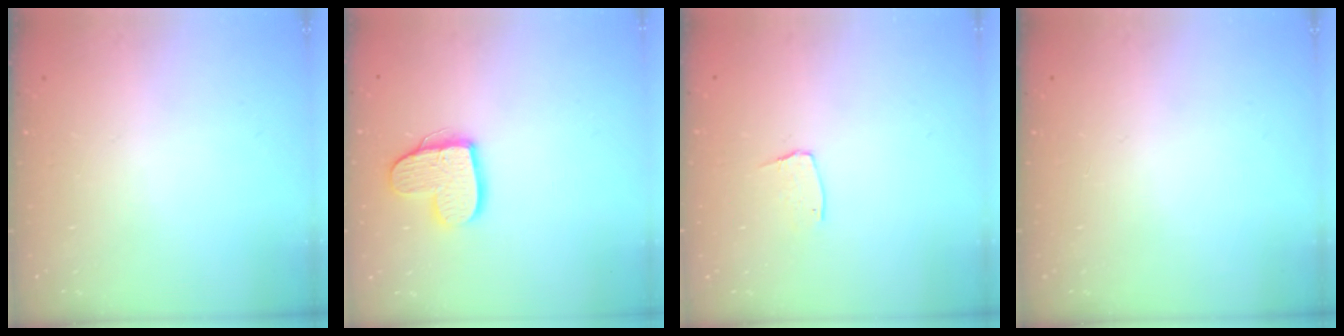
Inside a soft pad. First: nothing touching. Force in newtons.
{"total": 11.5, "press": 11.5, "slide": 0.6}
{"total": 4.7, "press": 4.7, "slide": 0.3}
{"total": 0.0}